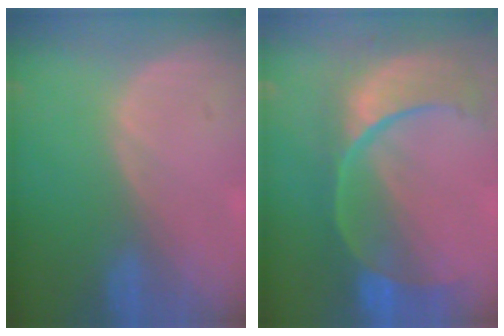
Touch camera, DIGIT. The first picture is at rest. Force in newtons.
{"total": 12.0, "press": 9.7, "slide": 7.0}